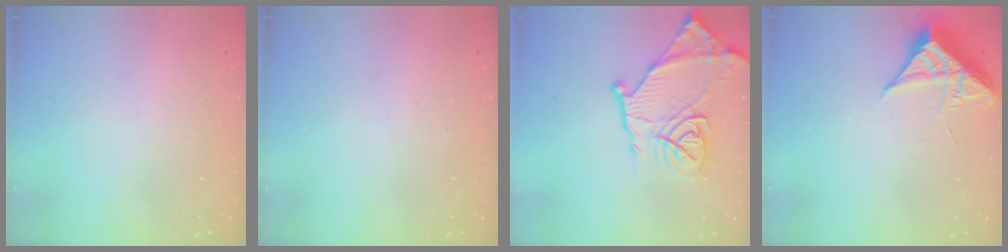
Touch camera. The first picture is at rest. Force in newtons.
{"total": 0.0}
{"total": 18.2, "press": 18.2, "slide": 1.4}
{"total": 6.4, "press": 6.4, "slide": 0.4}